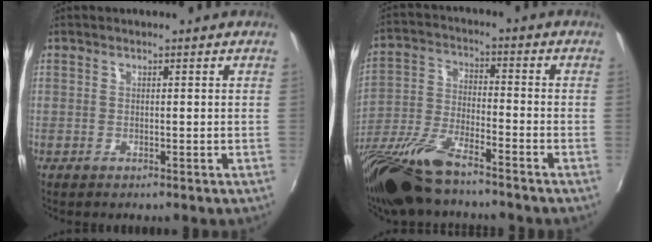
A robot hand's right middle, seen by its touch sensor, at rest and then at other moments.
{"total": 16.1, "force": [-12.3, 3.7, 9.6], "torque": [-0.202, -0.042, -0.234]}